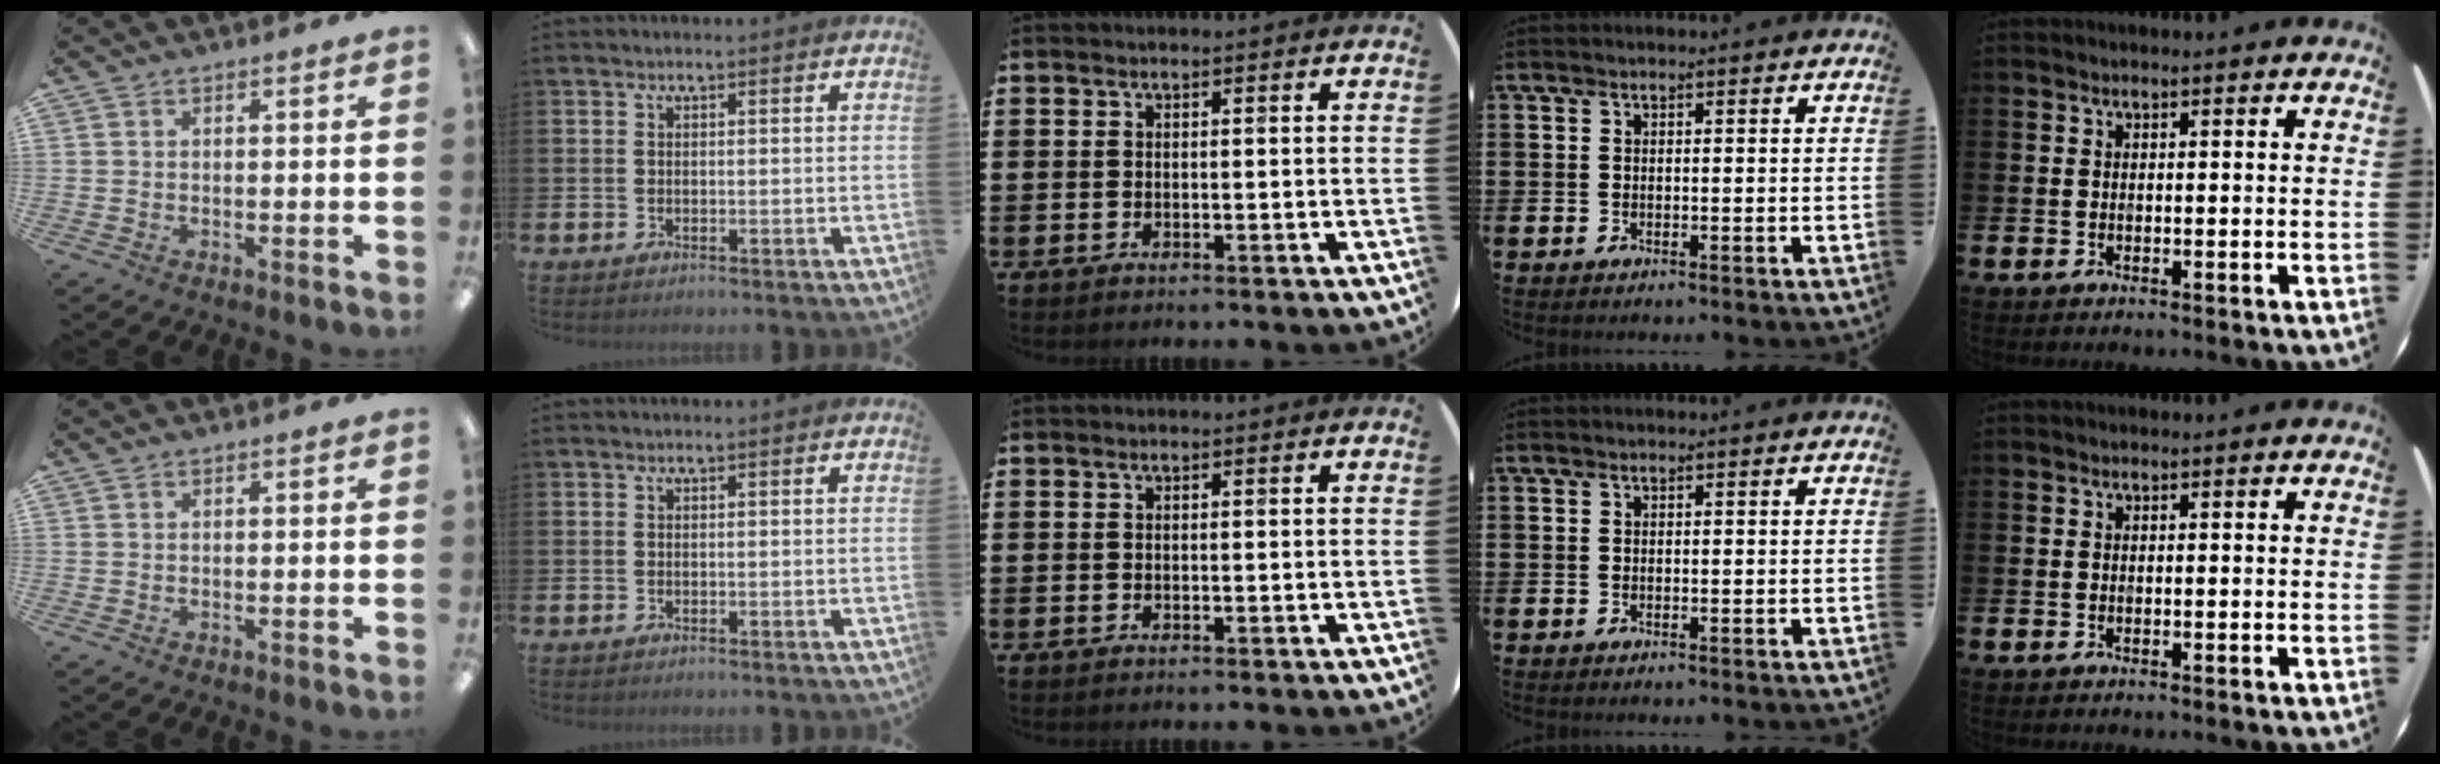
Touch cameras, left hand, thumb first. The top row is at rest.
{}